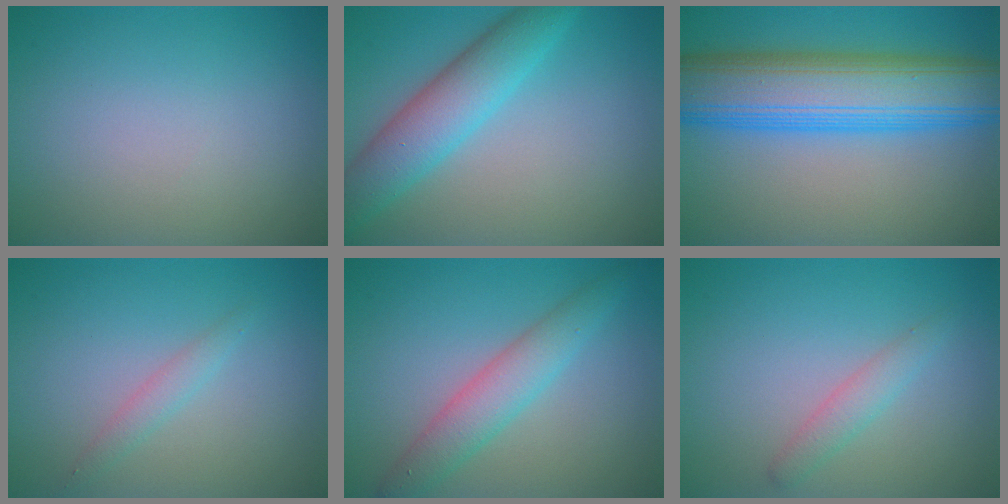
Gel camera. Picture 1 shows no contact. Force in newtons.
{"total": 5.6, "press": 5.5, "slide": 0.3}
{"total": 11.4, "press": 11.4, "slide": 0.1}
{"total": 1.4, "press": 1.4, "slide": 0.0}
{"total": 3.7, "press": 3.7, "slide": 0.1}
{"total": 1.7, "press": 1.7, "slide": 0.1}